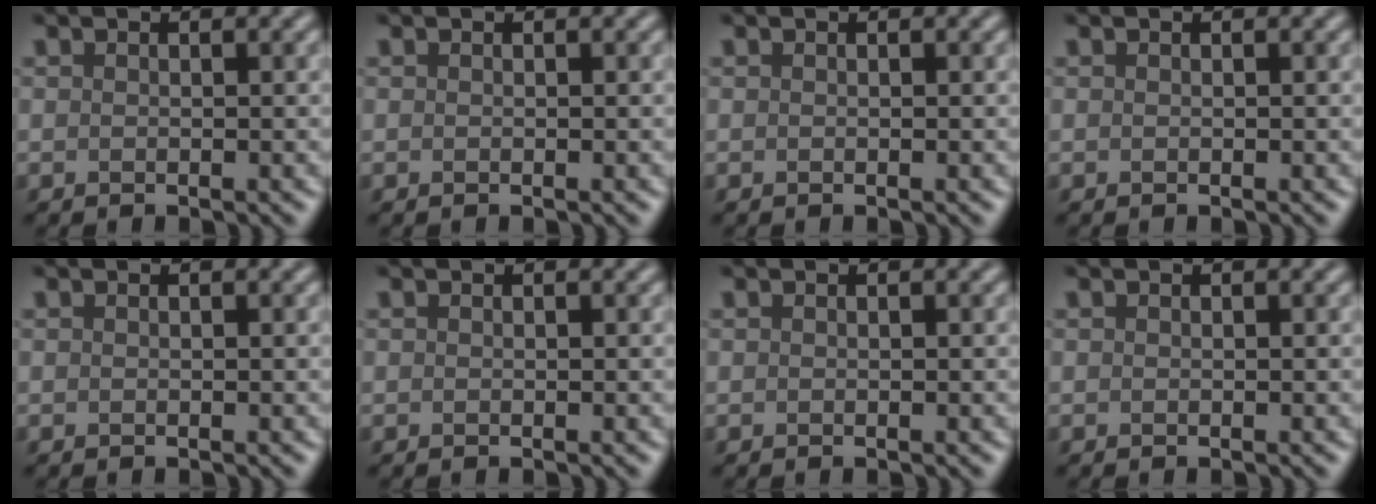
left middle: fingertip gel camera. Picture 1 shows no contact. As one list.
[{"total": 0.0}, {"total": 0.0}, {"total": 0.0}, {"total": 0.0}, {"total": 0.0}, {"total": 0.0}, {"total": 0.0}]